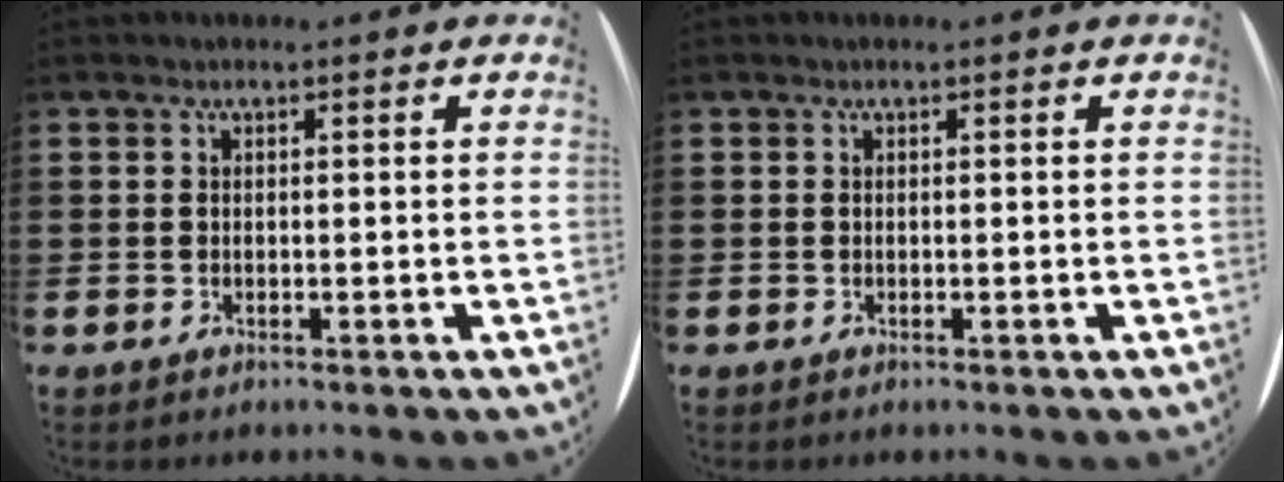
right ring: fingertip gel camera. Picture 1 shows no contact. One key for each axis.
{"total": 0.0}